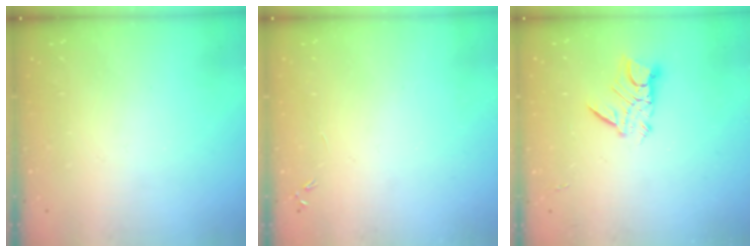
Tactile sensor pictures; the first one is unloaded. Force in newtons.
{"total": 0.0}
{"total": 9.0, "press": 9.0, "slide": 0.7}